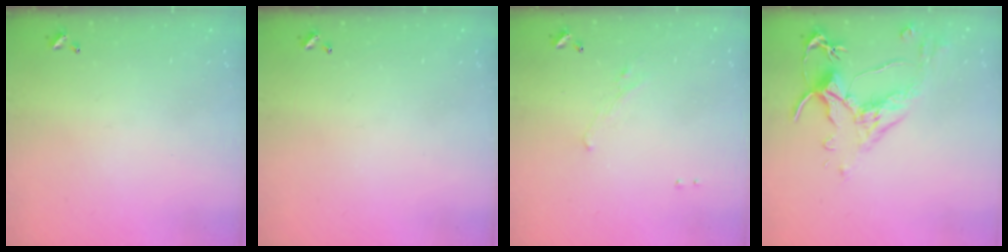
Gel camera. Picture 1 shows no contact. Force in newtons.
{"total": 0.0}
{"total": 1.2, "press": 0.9, "slide": 0.8}
{"total": 2.6, "press": 2.2, "slide": 1.3}